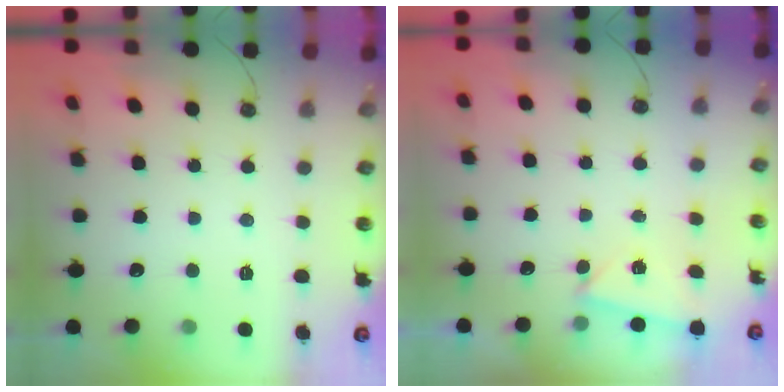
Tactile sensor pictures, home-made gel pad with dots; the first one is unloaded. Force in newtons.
{"total": 2.2, "press": 2.2, "slide": 0.2}